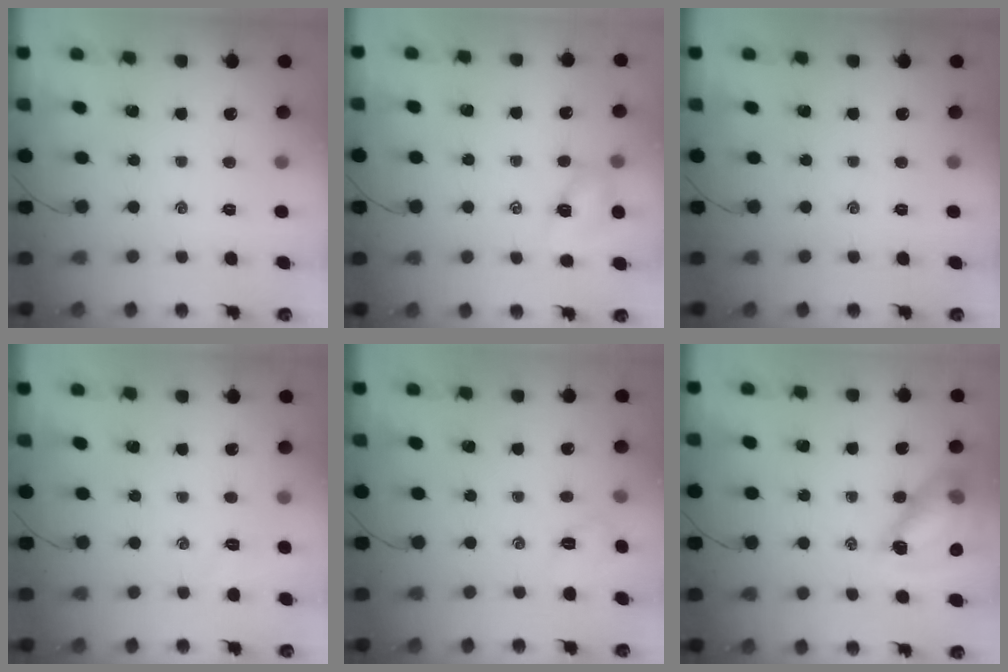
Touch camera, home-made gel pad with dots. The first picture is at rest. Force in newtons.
{"total": 5.5, "press": 5.4, "slide": 1.1}
{"total": 0.0}
{"total": 2.9, "press": 2.8, "slide": 0.8}
{"total": 4.1, "press": 3.9, "slide": 1.3}
{"total": 13.3, "press": 12.8, "slide": 3.8}